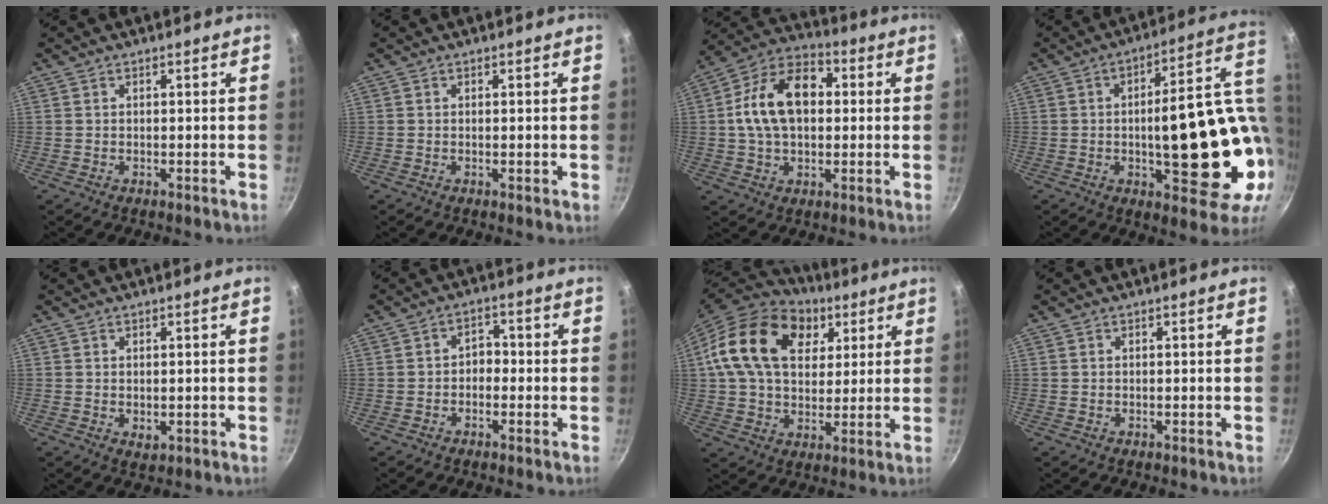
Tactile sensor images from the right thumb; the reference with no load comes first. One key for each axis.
{"total": 0.8, "fx": -0.1, "fy": 0.2, "fz": 0.8, "tx": -0.013, "ty": 0.000, "tz": -0.001}
{"total": 15.8, "fx": 1.6, "fy": 10.5, "fz": 11.6, "tx": -0.172, "ty": 0.029, "tz": 0.010}
{"total": 22.9, "fx": -0.3, "fy": 8.1, "fz": 21.5, "tx": -0.268, "ty": 0.002, "tz": 0.003}
{"total": 1.7, "fx": 0.1, "fy": 1.1, "fz": 1.3, "tx": -0.018, "ty": -0.005, "tz": 0.003}
{"total": 3.1, "fx": -1.0, "fy": 2.3, "fz": 1.8, "tx": -0.011, "ty": 0.018, "tz": -0.022}
{"total": 21.8, "fx": 7.6, "fy": 15.0, "fz": 13.8, "tx": -0.220, "ty": 0.001, "tz": 0.124}
{"total": 0.0}